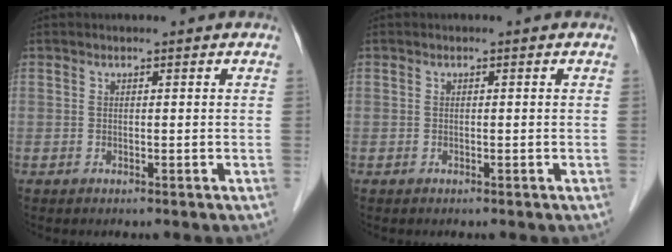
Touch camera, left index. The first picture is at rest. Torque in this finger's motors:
{"motor_torque": [0.00, 0.00, -0.01, 0.00]}